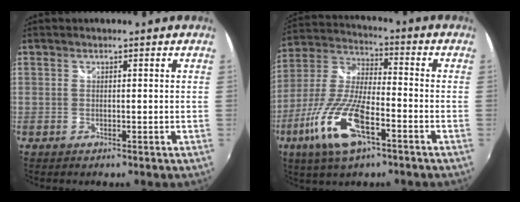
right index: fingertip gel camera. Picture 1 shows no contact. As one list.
[{"total": 15.9, "force": [-7.6, 5.1, 13.0], "torque": [-0.285, -0.020, -0.150]}]